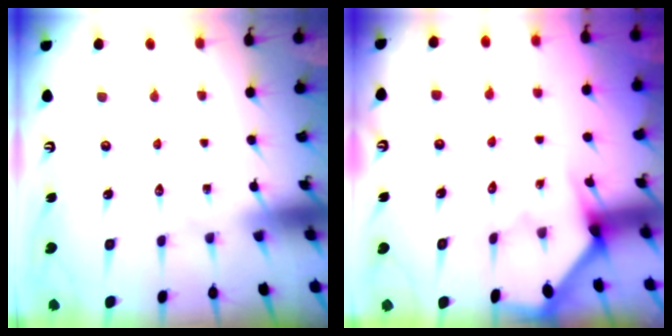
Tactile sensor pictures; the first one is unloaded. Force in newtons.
{"total": 2.4, "press": 2.3, "slide": 0.3}